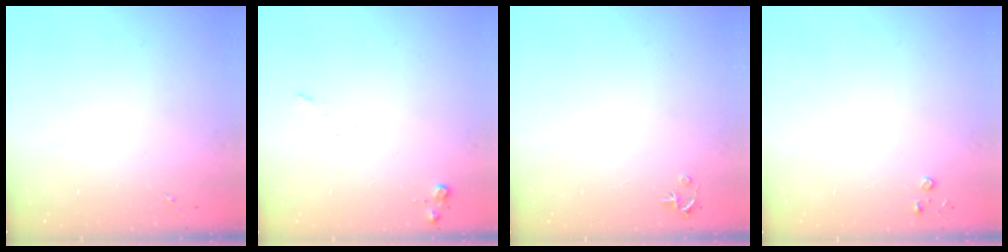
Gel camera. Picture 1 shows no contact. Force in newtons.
{"total": 6.2, "press": 6.2, "slide": 0.5}
{"total": 3.5, "press": 3.5, "slide": 0.4}
{"total": 2.8, "press": 2.8, "slide": 0.3}